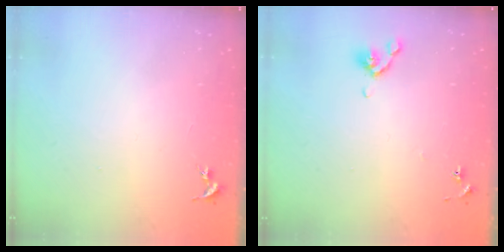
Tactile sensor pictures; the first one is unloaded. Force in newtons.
{"total": 5.8, "press": 5.6, "slide": 1.7}